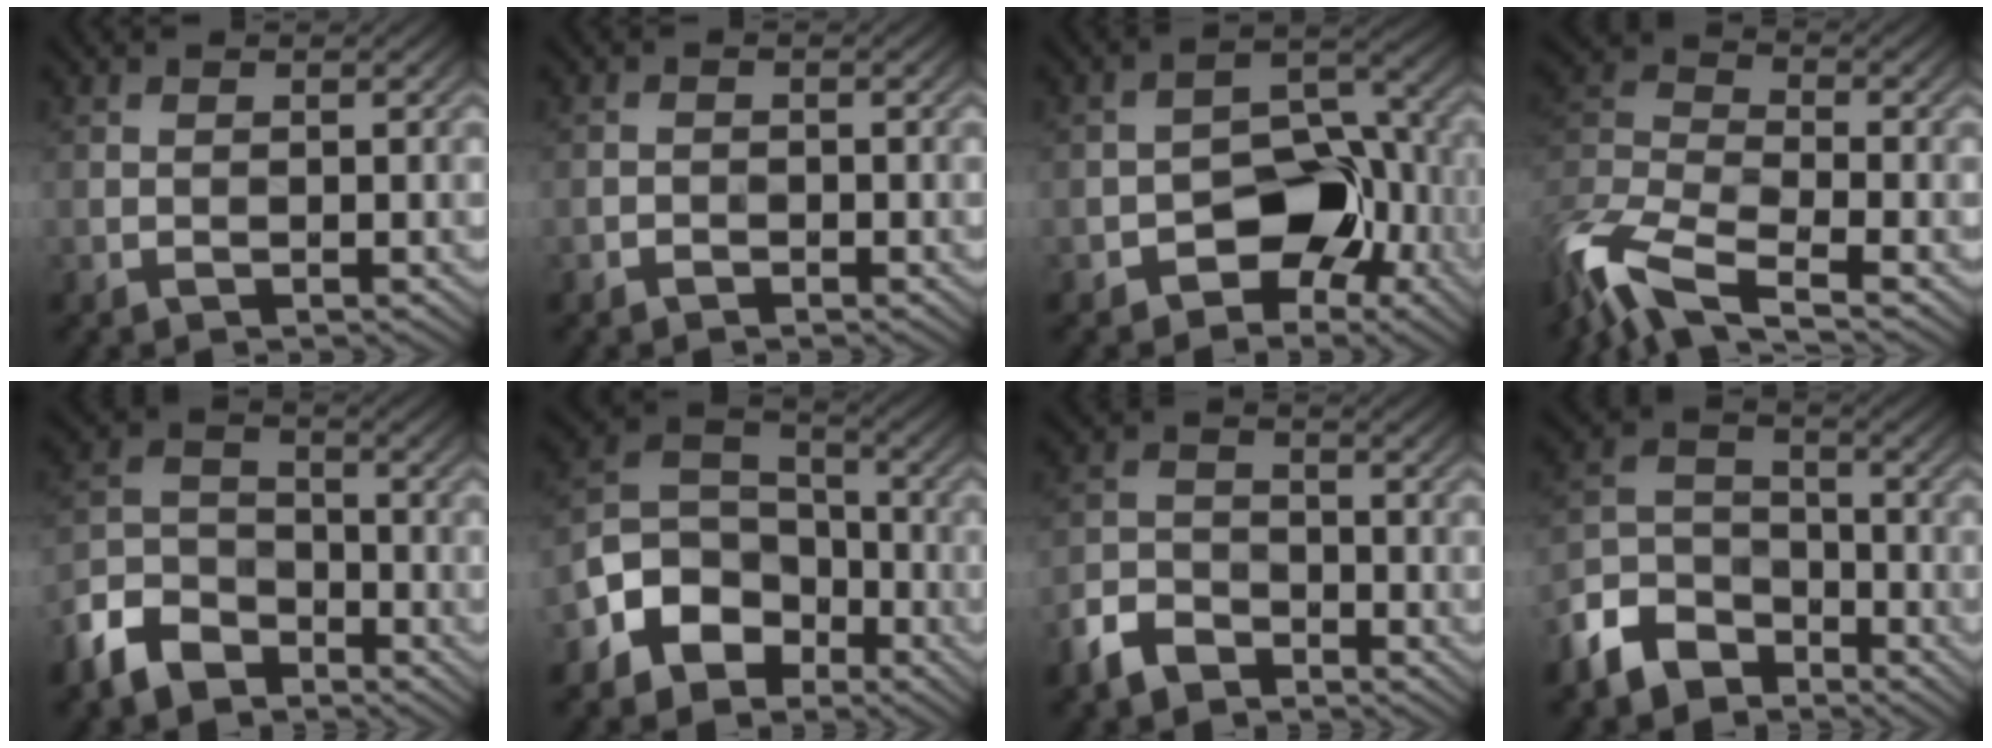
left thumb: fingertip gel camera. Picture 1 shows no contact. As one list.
[{"total": 0.7, "force": [-0.7, 0.2, 0.0], "torque": [-0.005, -0.003, -0.010]}, {"total": 8.0, "force": [-3.8, 5.2, 4.9], "torque": [-0.061, 0.001, -0.067]}, {"total": 11.3, "force": [-7.5, 4.4, 7.2], "torque": [-0.178, -0.017, -0.145]}, {"total": 7.9, "force": [-5.7, 4.4, 3.3], "torque": [-0.088, -0.011, -0.126]}, {"total": 8.6, "force": [-4.9, 6.2, 3.4], "torque": [-0.077, -0.010, -0.106]}, {"total": 5.3, "force": [-3.9, 2.9, 2.1], "torque": [-0.055, -0.010, -0.088]}, {"total": 8.7, "force": [-6.3, 4.9, 3.3], "torque": [-0.084, -0.014, -0.136]}]